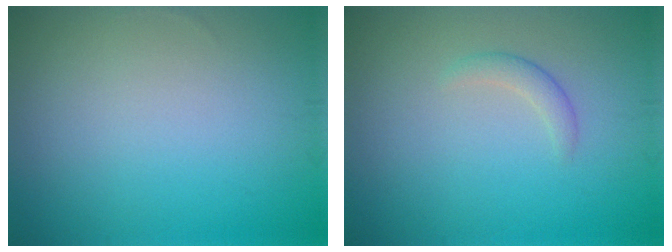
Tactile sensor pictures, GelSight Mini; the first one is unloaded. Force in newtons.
{"total": 1.3, "press": 1.3, "slide": 0.0}